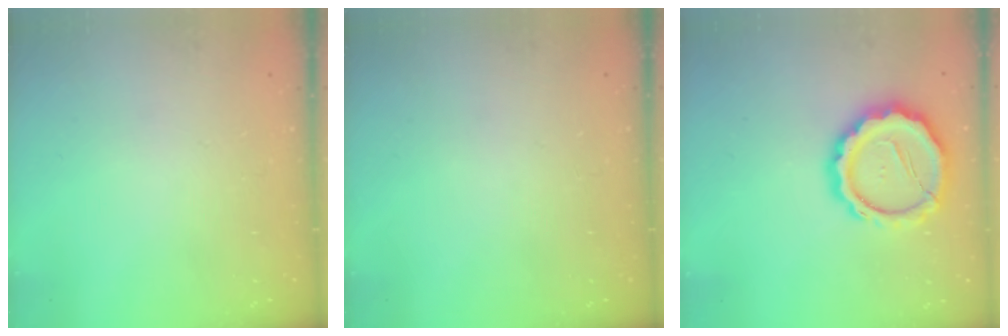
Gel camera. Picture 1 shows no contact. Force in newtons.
{"total": 0.0}
{"total": 15.2, "press": 15.0, "slide": 2.8}